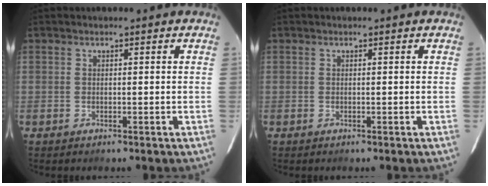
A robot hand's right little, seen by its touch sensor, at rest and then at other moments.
{"total": 0.0}